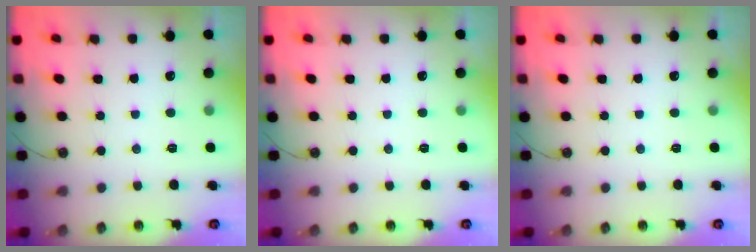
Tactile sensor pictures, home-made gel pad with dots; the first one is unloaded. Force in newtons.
{"total": 0.0}
{"total": 0.0}